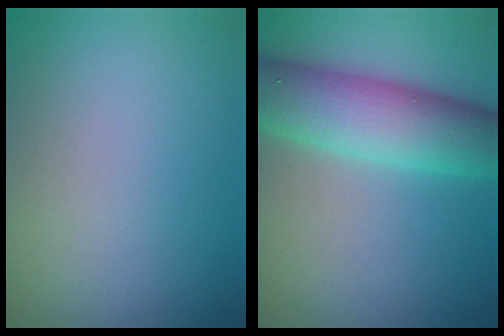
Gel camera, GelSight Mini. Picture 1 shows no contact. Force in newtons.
{"total": 8.6, "press": 8.6, "slide": 0.4}